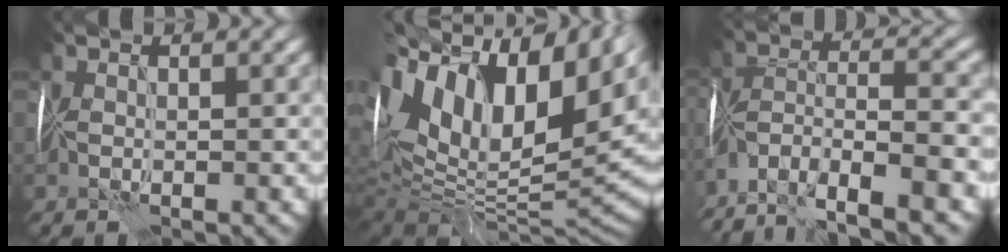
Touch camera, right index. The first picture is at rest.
{"total": 17.1, "force": [3.4, 8.9, 14.2], "torque": [-0.236, 0.001, 0.089]}
{"total": 8.8, "force": [-6.0, 2.9, 5.7], "torque": [-0.099, 0.013, -0.116]}